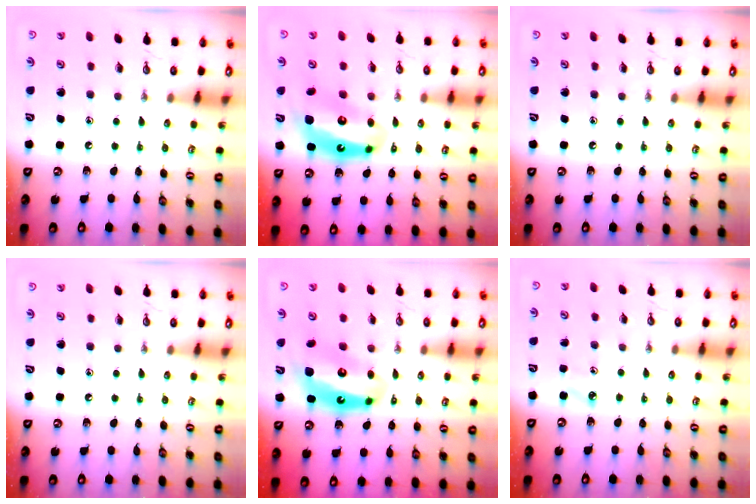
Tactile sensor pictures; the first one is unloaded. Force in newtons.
{"total": 12.7, "press": 12.6, "slide": 1.3}
{"total": 0.0}
{"total": 0.0}
{"total": 12.7, "press": 12.6, "slide": 1.3}
{"total": 4.7, "press": 4.6, "slide": 0.4}